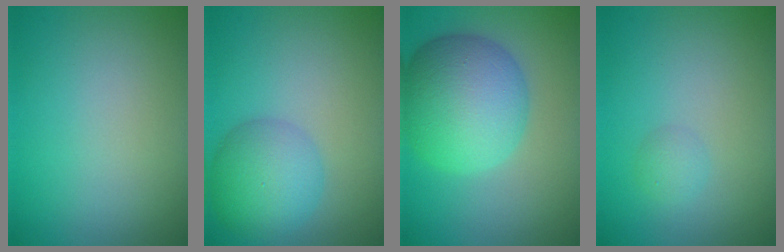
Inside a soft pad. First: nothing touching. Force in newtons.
{"total": 4.9, "press": 4.9, "slide": 0.1}
{"total": 9.0, "press": 9.0, "slide": 0.2}
{"total": 1.0, "press": 1.0, "slide": 0.0}